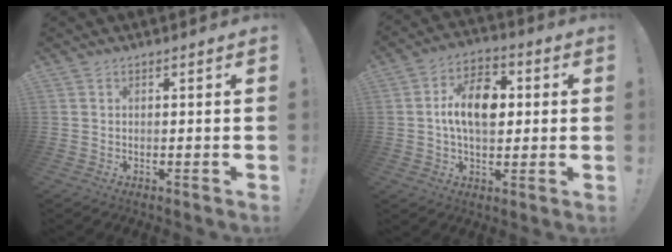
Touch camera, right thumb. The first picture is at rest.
{"total": 13.5, "force": [1.1, 8.4, 10.5], "torque": [-0.172, 0.012, 0.022]}